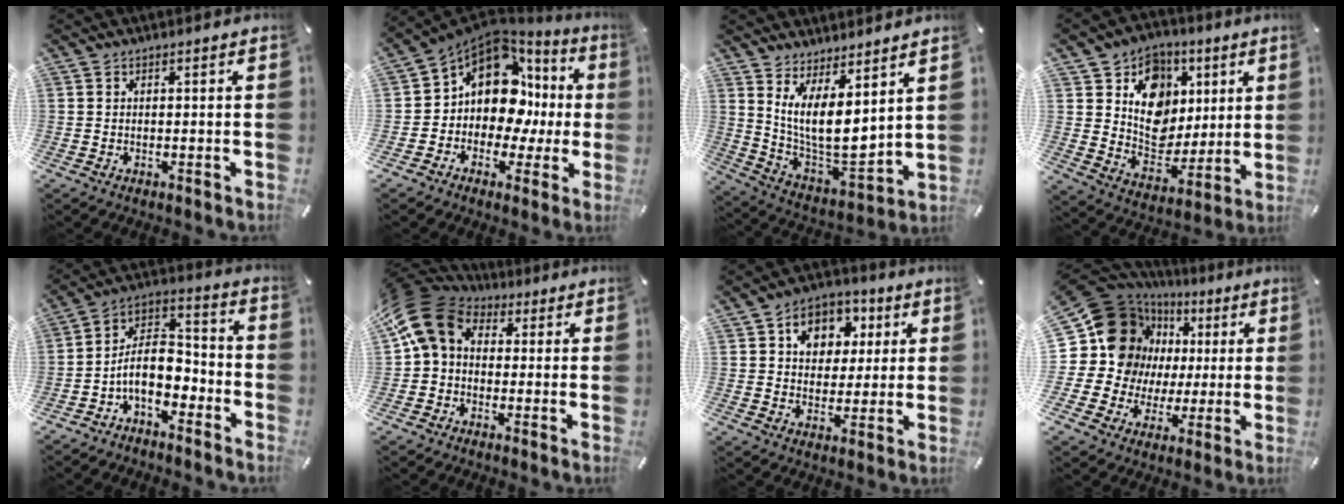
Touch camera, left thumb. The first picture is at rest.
{"total": 13.2, "force": [3.8, 9.9, 7.9], "torque": [-0.150, -0.046, 0.062]}
{"total": 11.4, "force": [5.4, 5.1, 8.6], "torque": [-0.177, -0.071, 0.106]}
{"total": 13.4, "force": [3.7, 12.1, 4.5], "torque": [-0.062, -0.026, 0.074]}
{"total": 10.6, "force": [-4.2, 6.6, 7.1], "torque": [-0.137, 0.008, -0.081]}
{"total": 12.7, "force": [2.2, 9.8, 7.8], "torque": [-0.158, 0.004, 0.040]}
{"total": 9.8, "force": [3.2, 8.3, 4.1], "torque": [-0.061, -0.008, 0.055]}
{"total": 19.9, "force": [4.9, 17.3, 8.4], "torque": [-0.148, -0.044, 0.113]}